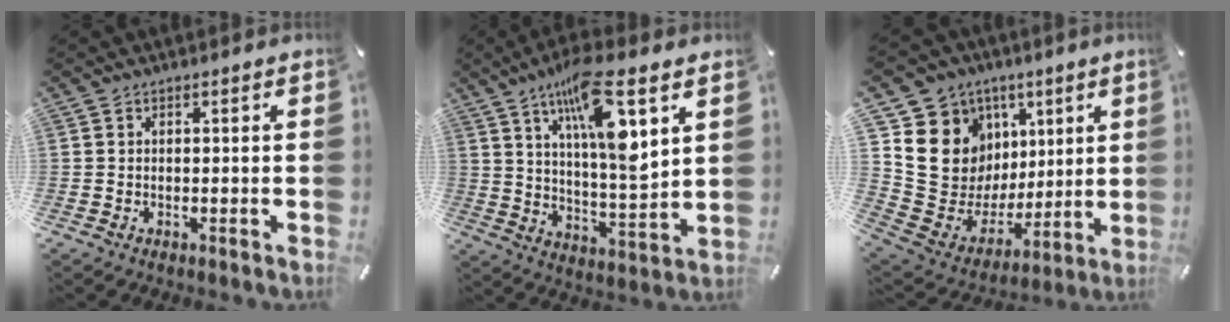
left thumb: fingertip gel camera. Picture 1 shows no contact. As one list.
[{"total": 16.5, "force": [9.1, 4.2, 13.1], "torque": [-0.243, -0.042, 0.142]}, {"total": 16.7, "force": [5.5, 15.1, 4.5], "torque": [-0.055, -0.048, 0.130]}]